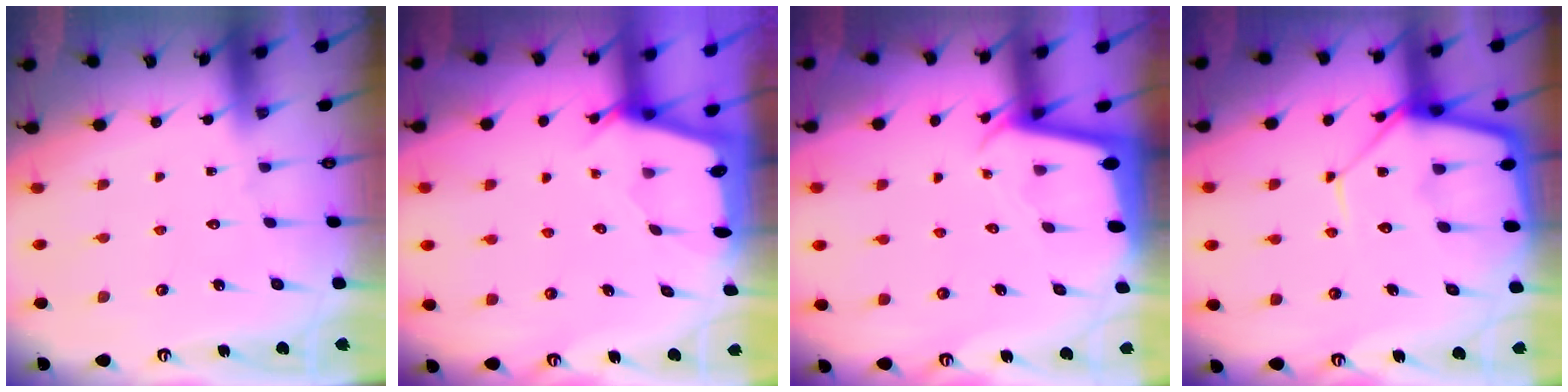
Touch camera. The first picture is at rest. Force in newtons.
{"total": 2.4, "press": 2.4, "slide": 0.3}
{"total": 2.0, "press": 2.0, "slide": 0.2}
{"total": 13.8, "press": 13.8, "slide": 1.2}